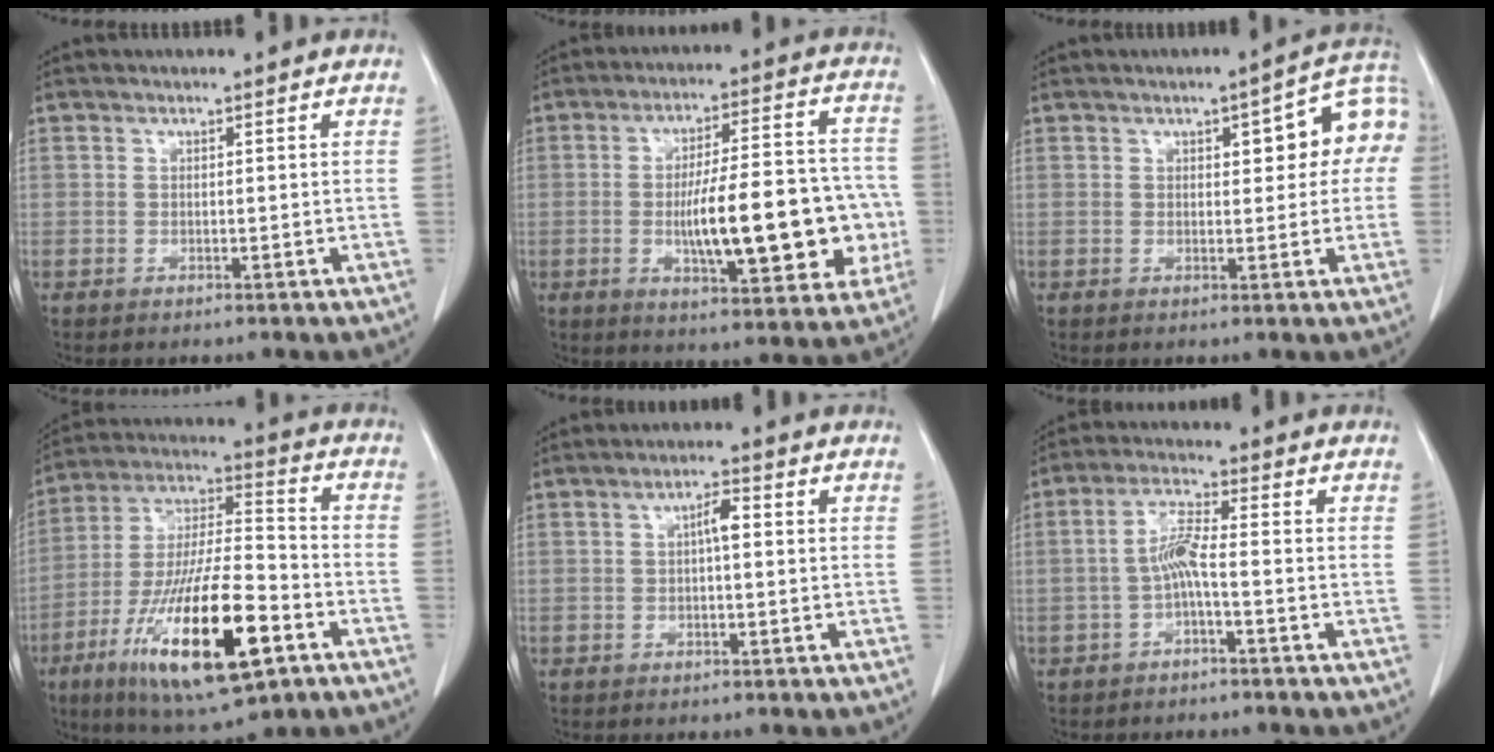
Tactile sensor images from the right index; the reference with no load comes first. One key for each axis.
{"total": 18.0, "fx": -2.8, "fy": 4.8, "fz": 17.2, "tx": -0.251, "ty": 0.021, "tz": -0.032}
{"total": 9.1, "fx": 2.2, "fy": 3.0, "fz": 8.3, "tx": -0.095, "ty": 0.034, "tz": 0.024}
{"total": 21.5, "fx": -9.3, "fy": 4.8, "fz": 18.8, "tx": -0.374, "ty": -0.029, "tz": -0.156}
{"total": 2.6, "fx": 0.3, "fy": 0.5, "fz": 2.5, "tx": -0.044, "ty": 0.005, "tz": 0.004}
{"total": 4.6, "fx": -1.1, "fy": 0.2, "fz": 4.4, "tx": -0.091, "ty": 0.010, "tz": -0.022}